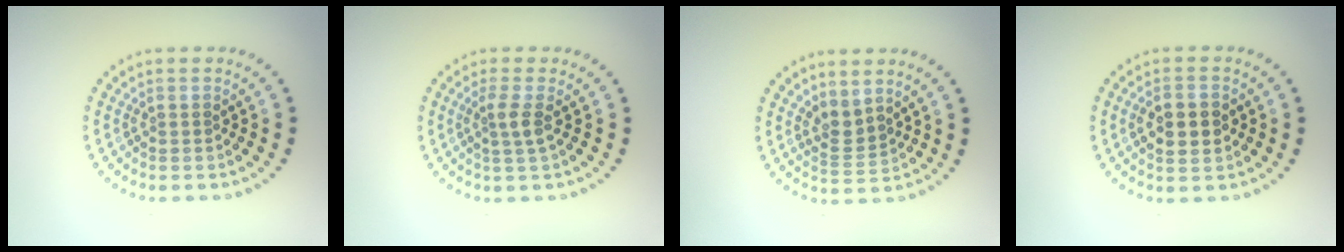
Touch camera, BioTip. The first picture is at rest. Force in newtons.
{"total": 1.9, "press": 1.3, "slide": 1.3}
{"total": 2.1, "press": 1.5, "slide": 1.5}
{"total": 4.0, "press": 4.0, "slide": 0.1}